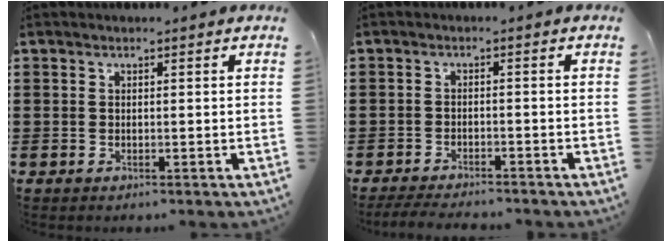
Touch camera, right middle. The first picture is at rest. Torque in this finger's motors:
{"motor_torque": [0.19, 0.05, 0.01, 0.06]}